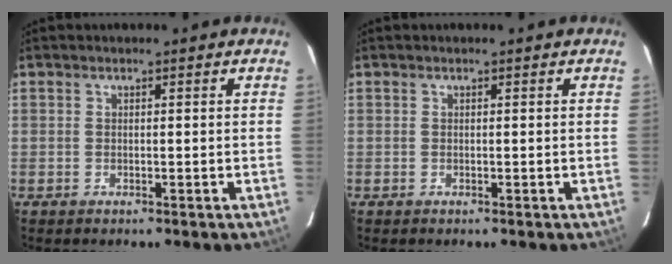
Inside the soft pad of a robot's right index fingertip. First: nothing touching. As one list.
[{"total": 0.0}]